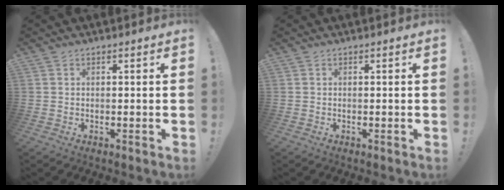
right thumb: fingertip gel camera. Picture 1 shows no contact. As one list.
[{"total": 0.0}]